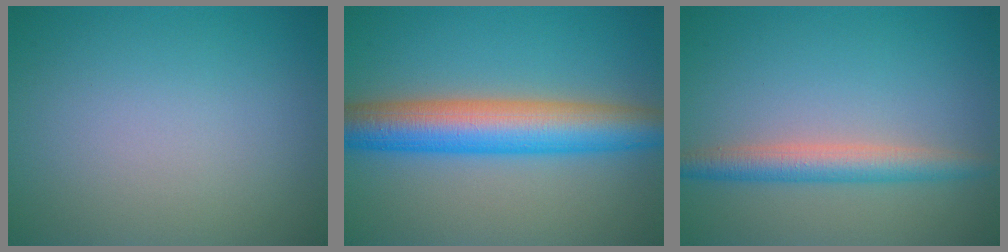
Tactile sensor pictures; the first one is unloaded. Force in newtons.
{"total": 8.2, "press": 8.2, "slide": 0.3}
{"total": 3.3, "press": 3.3, "slide": 0.0}